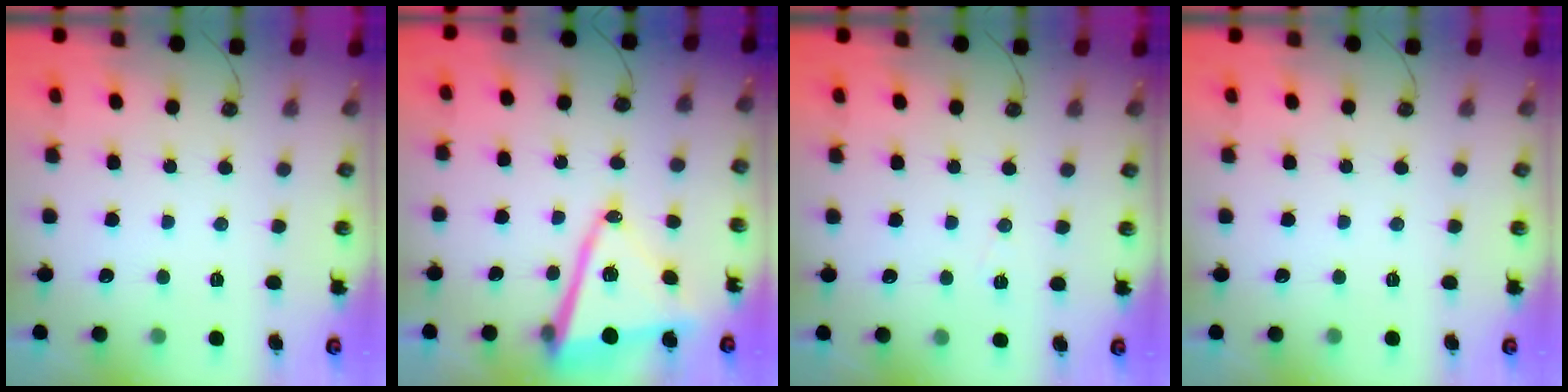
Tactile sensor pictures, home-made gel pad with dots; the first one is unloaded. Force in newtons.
{"total": 15.1, "press": 15.0, "slide": 1.8}
{"total": 5.5, "press": 3.2, "slide": 4.5}
{"total": 0.0}